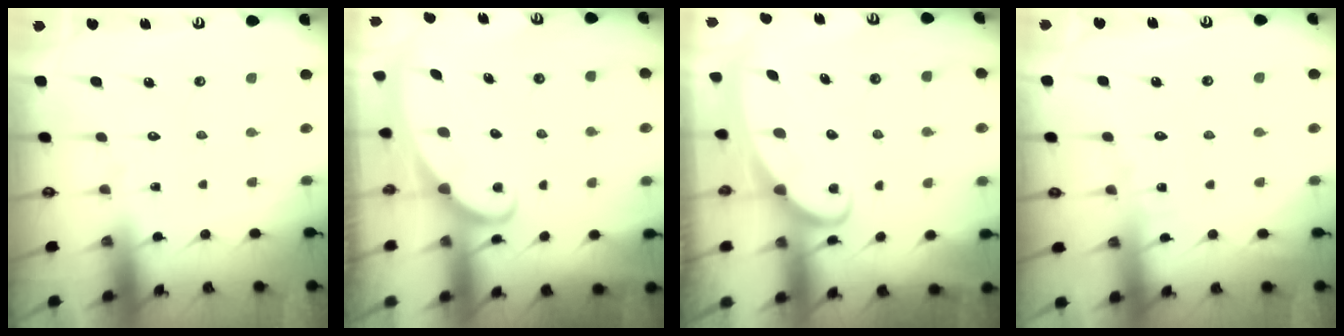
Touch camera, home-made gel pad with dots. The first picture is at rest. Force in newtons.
{"total": 2.0, "press": 2.0, "slide": 0.1}
{"total": 3.9, "press": 3.9, "slide": 0.3}
{"total": 3.6, "press": 3.5, "slide": 0.4}